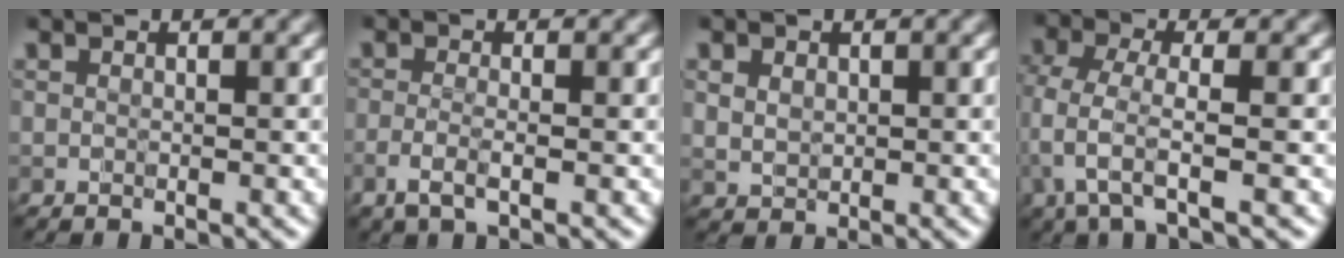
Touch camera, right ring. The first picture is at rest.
{"total": 1.7, "force": [-0.8, 0.4, 1.5], "torque": [-0.027, -0.005, -0.021]}
{"total": 1.4, "force": [0.5, 1.1, 0.7], "torque": [-0.011, -0.004, 0.015]}
{"total": 2.9, "force": [-1.1, 0.6, 2.7], "torque": [-0.057, -0.003, -0.028]}